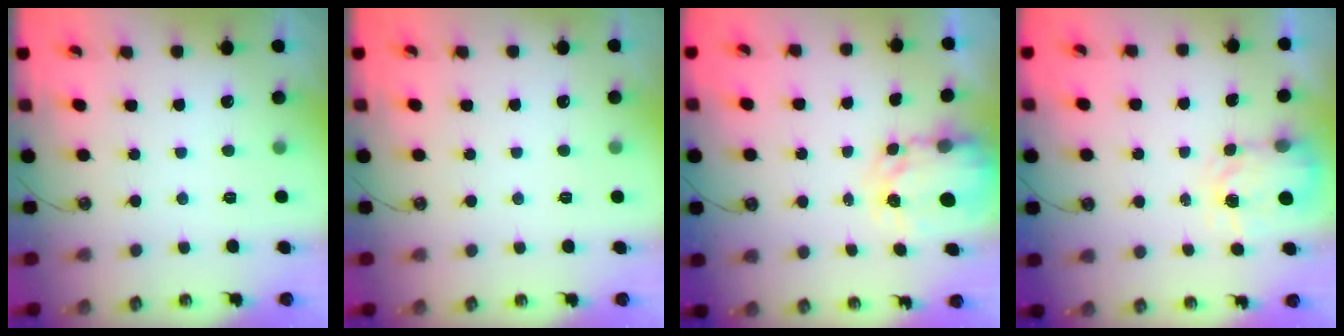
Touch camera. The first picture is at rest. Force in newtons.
{"total": 0.0}
{"total": 3.9, "press": 3.9, "slide": 0.4}
{"total": 3.6, "press": 3.5, "slide": 0.5}